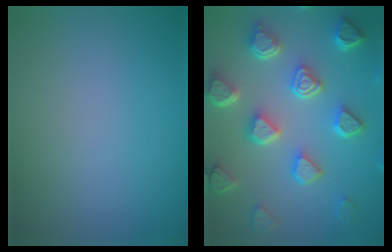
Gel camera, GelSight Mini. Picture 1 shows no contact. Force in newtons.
{"total": 7.3, "press": 5.8, "slide": 4.5}